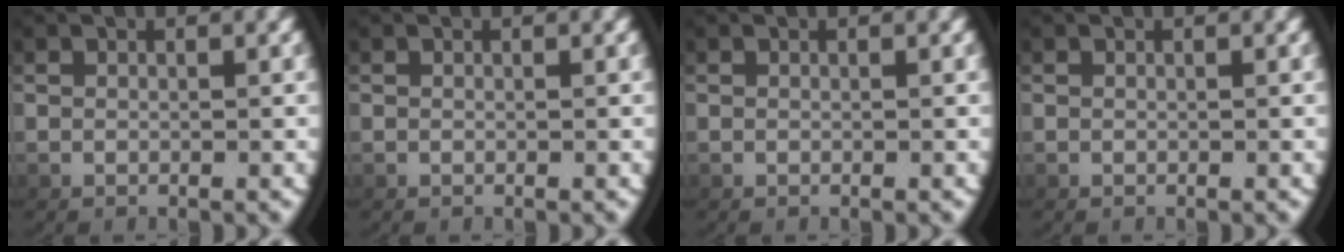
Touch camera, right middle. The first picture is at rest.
{"total": 0.0}
{"total": 0.0}
{"total": 0.0}